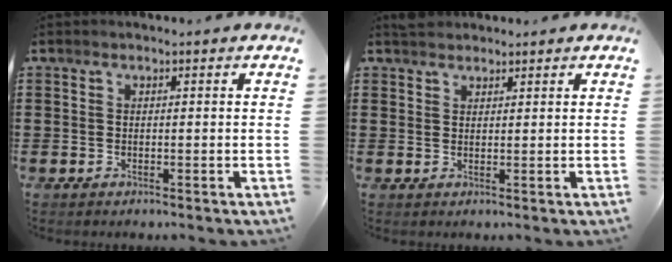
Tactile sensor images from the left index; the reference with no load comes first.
{"total": 1.9, "force": [1.7, 0.7, -0.2], "torque": [-0.002, 0.004, 0.036]}